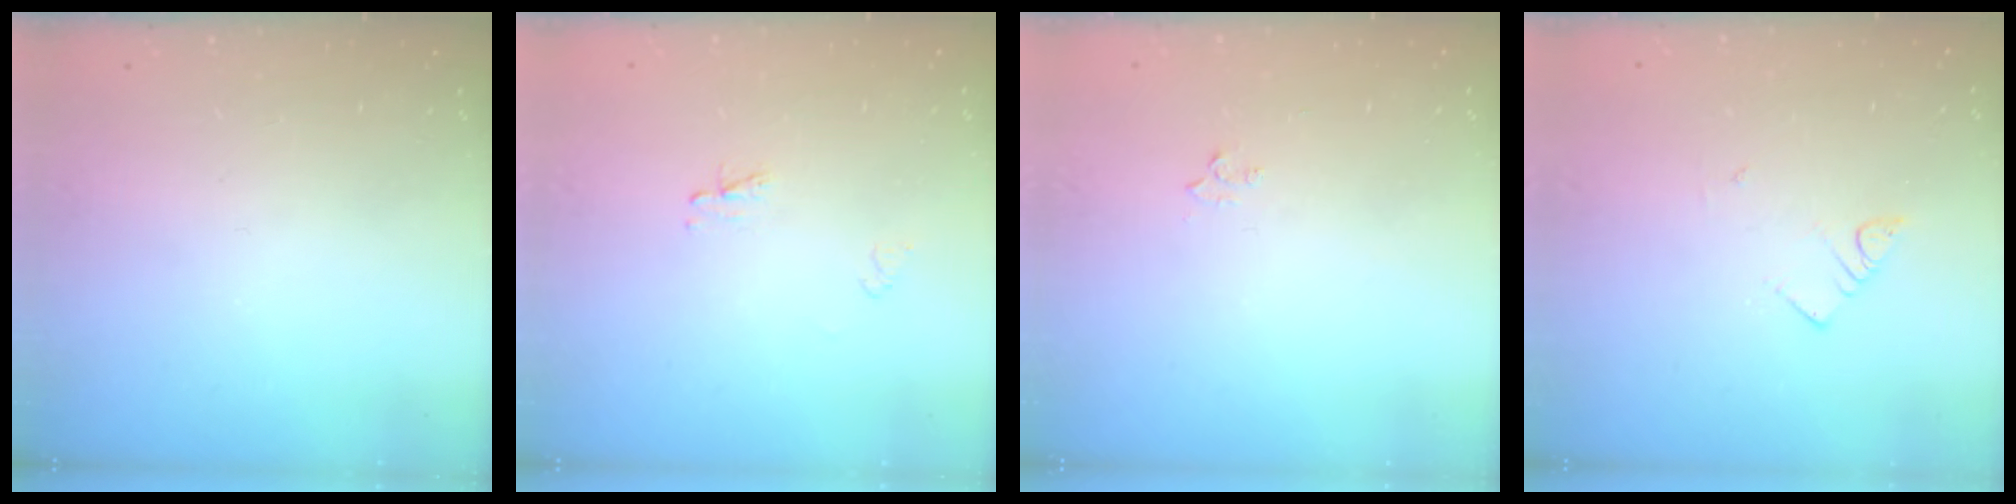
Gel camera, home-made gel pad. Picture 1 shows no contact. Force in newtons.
{"total": 2.3, "press": 2.3, "slide": 0.3}
{"total": 2.9, "press": 2.8, "slide": 0.4}
{"total": 3.2, "press": 3.2, "slide": 0.3}